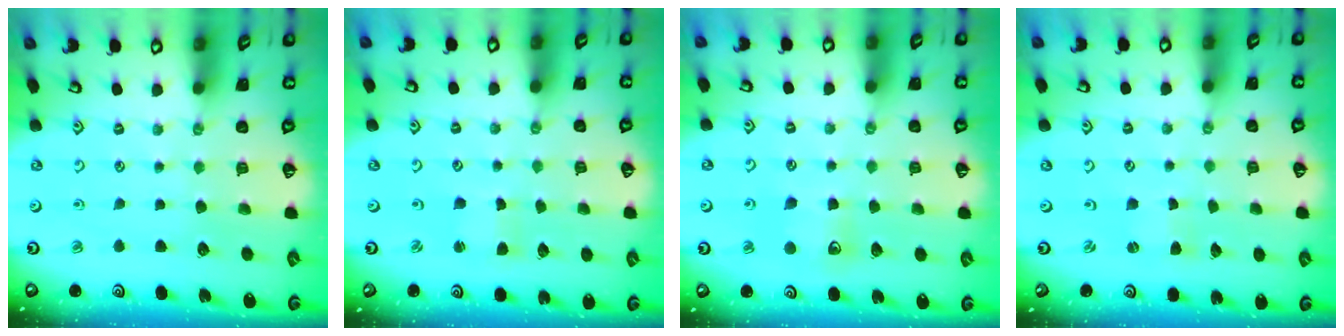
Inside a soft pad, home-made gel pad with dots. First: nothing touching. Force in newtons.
{"total": 1.4, "press": 1.3, "slide": 0.3}
{"total": 7.3, "press": 7.3, "slide": 0.5}
{"total": 1.2, "press": 1.2, "slide": 0.4}